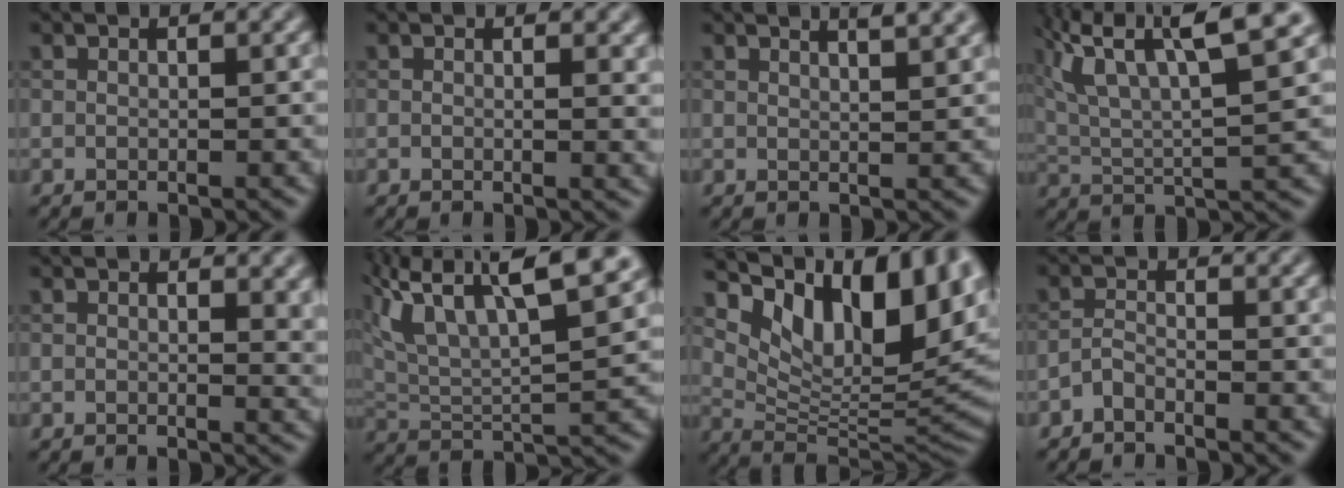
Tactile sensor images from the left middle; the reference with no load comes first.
{"total": 1.7, "force": [0.2, 0.6, 1.6], "torque": [-0.014, -0.004, 0.003]}
{"total": 3.3, "force": [2.4, 1.2, 2.0], "torque": [0.005, 0.017, 0.003]}
{"total": 11.1, "force": [5.1, 3.8, 9.0], "torque": [-0.156, 0.020, 0.080]}
{"total": 2.5, "force": [0.5, 1.2, 2.1], "torque": [-0.022, -0.003, 0.006]}
{"total": 13.0, "force": [7.4, 4.9, 9.4], "torque": [-0.169, 0.020, 0.124]}
{"total": 13.3, "force": [6.5, 5.7, 10.0], "torque": [-0.157, 0.003, 0.128]}
{"total": 1.3, "force": [-1.1, 0.3, 0.6], "torque": [-0.013, 0.004, -0.026]}